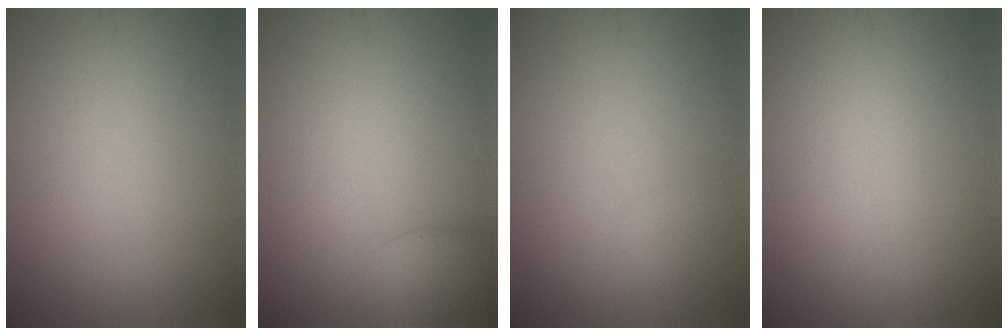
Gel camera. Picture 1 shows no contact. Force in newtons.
{"total": 2.7, "press": 2.6, "slide": 0.2}
{"total": 0.7, "press": 0.7, "slide": 0.0}
{"total": 0.0}